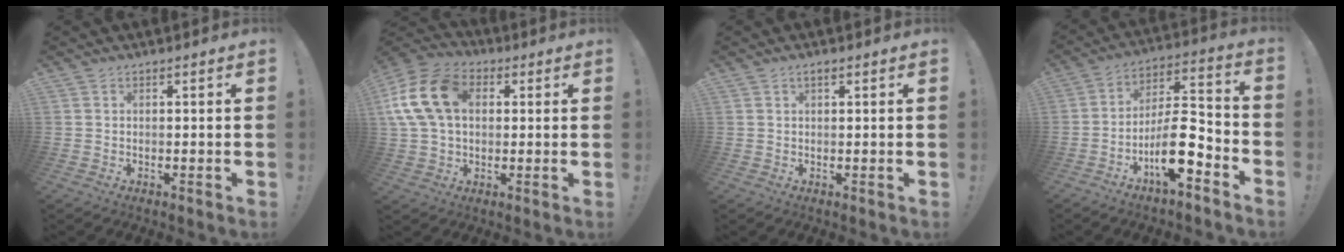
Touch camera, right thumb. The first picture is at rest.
{"total": 17.3, "force": [3.8, 12.3, 11.5], "torque": [-0.218, 0.008, 0.075]}
{"total": 1.0, "force": [0.6, 0.3, 0.8], "torque": [-0.018, 0.002, 0.011]}
{"total": 14.6, "force": [-7.0, 4.9, 11.8], "torque": [-0.208, 0.037, -0.111]}